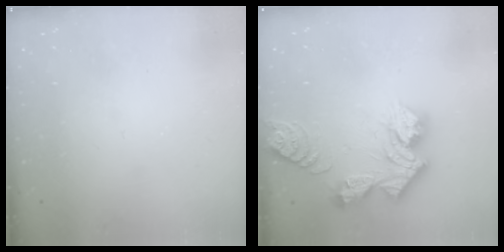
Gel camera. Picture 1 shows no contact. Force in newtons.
{"total": 14.7, "press": 14.7, "slide": 1.3}